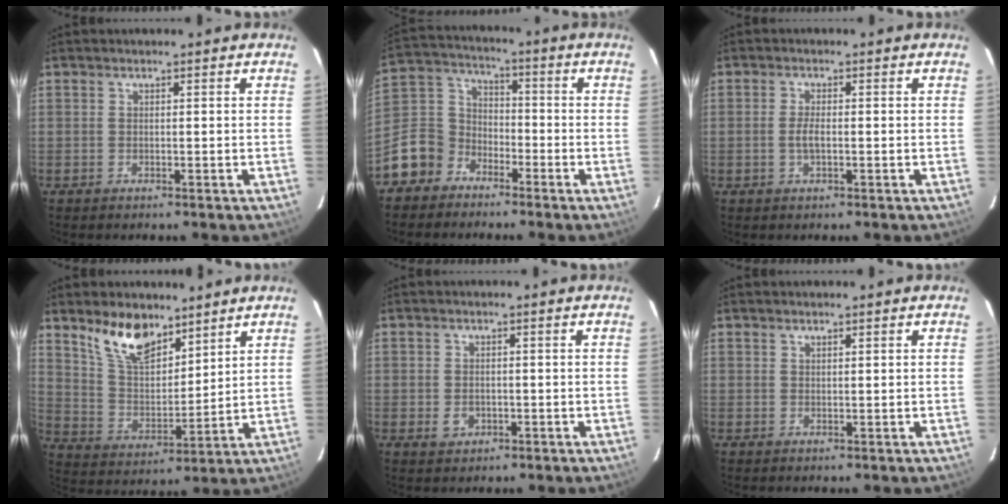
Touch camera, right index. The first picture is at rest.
{"total": 10.0, "force": [-6.3, 7.6, 1.6], "torque": [-0.055, 0.046, -0.130]}
{"total": 2.3, "force": [-0.5, 0.8, 2.1], "torque": [-0.043, -0.002, -0.008]}
{"total": 11.9, "force": [8.6, 5.2, 6.4], "torque": [-0.119, 0.004, 0.169]}
{"total": 2.7, "force": [-0.7, 2.2, 1.4], "torque": [-0.026, 0.000, -0.007]}
{"total": 0.7, "force": [0.6, 0.1, 0.2], "torque": [-0.005, 0.001, 0.011]}